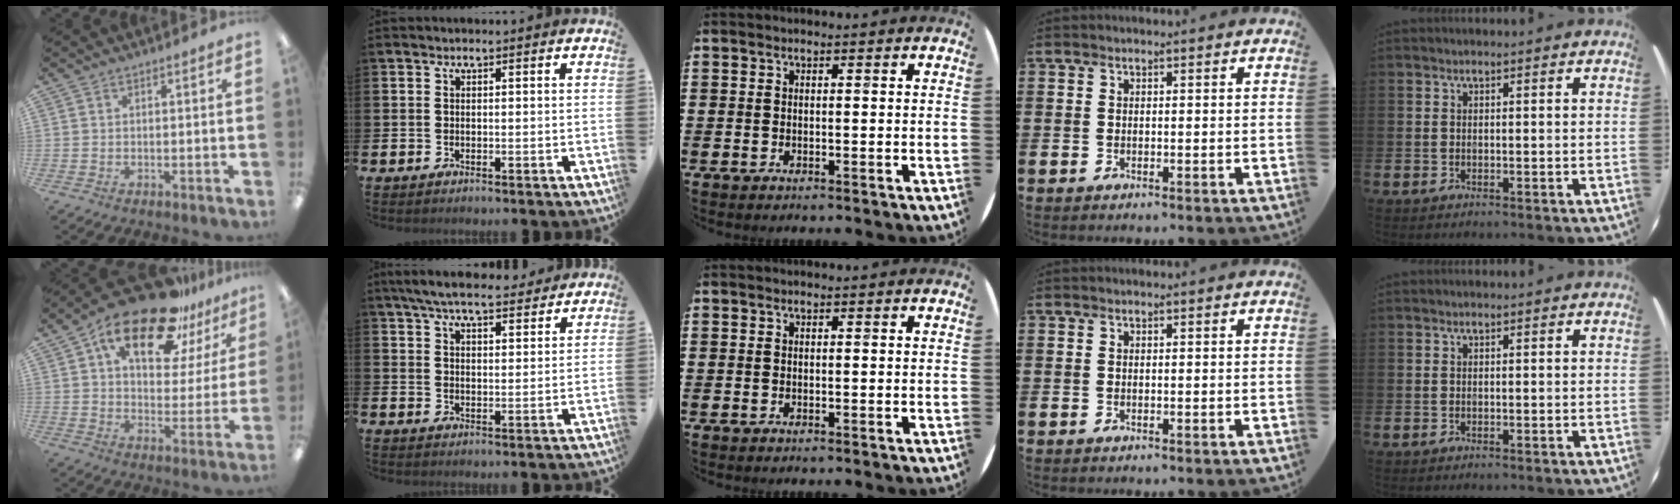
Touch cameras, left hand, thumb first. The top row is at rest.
{"thumb": {"total": 19.7, "force": [13.3, 8.2, 11.9], "torque": [-0.197, -0.071, 0.224]}, "index": {"total": 6.5, "force": [6.1, 1.3, 1.9], "torque": [-0.044, -0.028, 0.108]}}